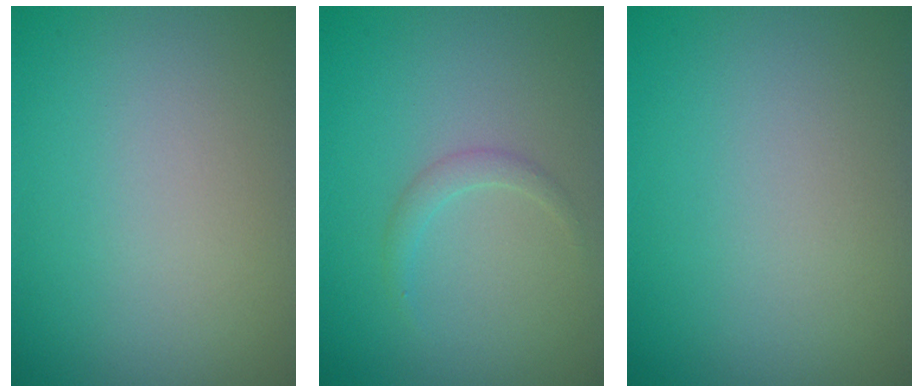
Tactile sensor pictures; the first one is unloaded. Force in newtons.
{"total": 1.1, "press": 1.1, "slide": 0.1}
{"total": 0.0}